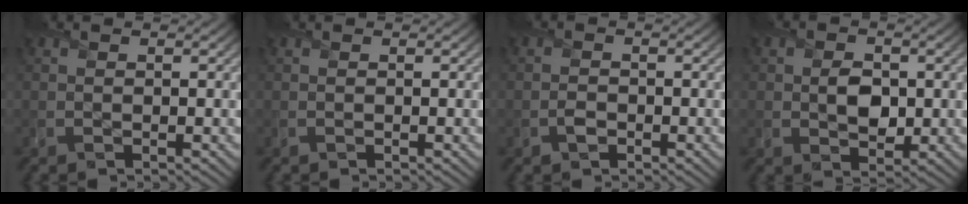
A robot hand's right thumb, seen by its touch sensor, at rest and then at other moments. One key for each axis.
{"total": 0.0}
{"total": 1.3, "fx": -0.7, "fy": 0.9, "fz": 0.6, "tx": -0.010, "ty": -0.001, "tz": -0.015}
{"total": 3.6, "fx": 0.0, "fy": 2.7, "fz": 2.4, "tx": -0.048, "ty": -0.007, "tz": -0.002}